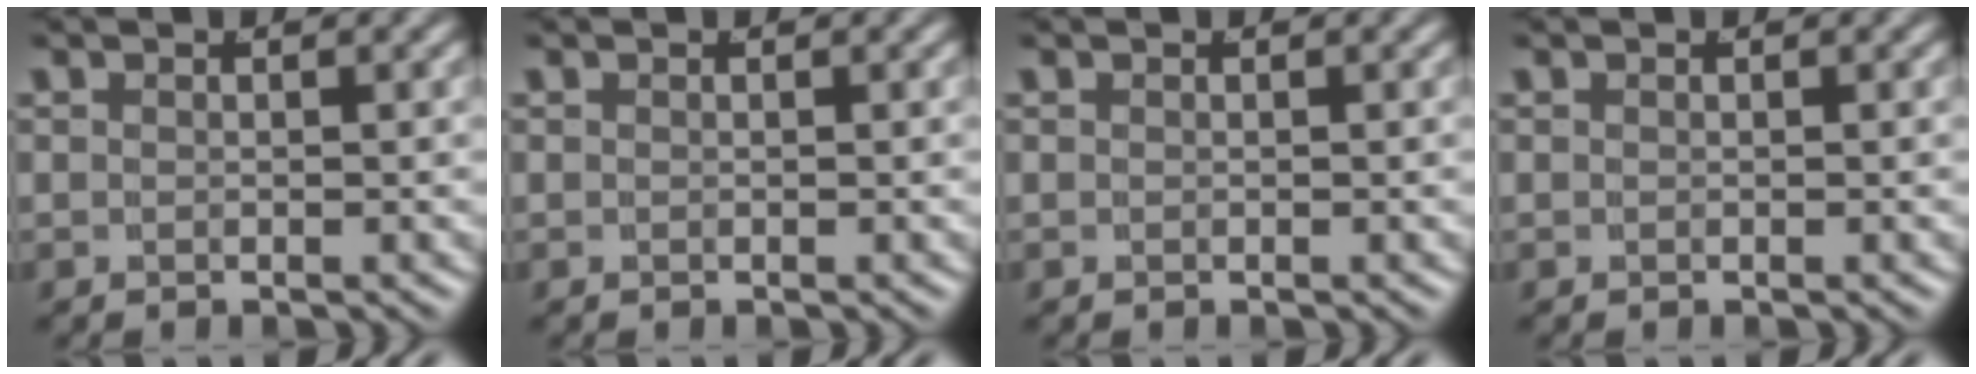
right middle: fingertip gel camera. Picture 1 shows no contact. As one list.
[{"total": 0.0}, {"total": 0.0}, {"total": 0.0}]